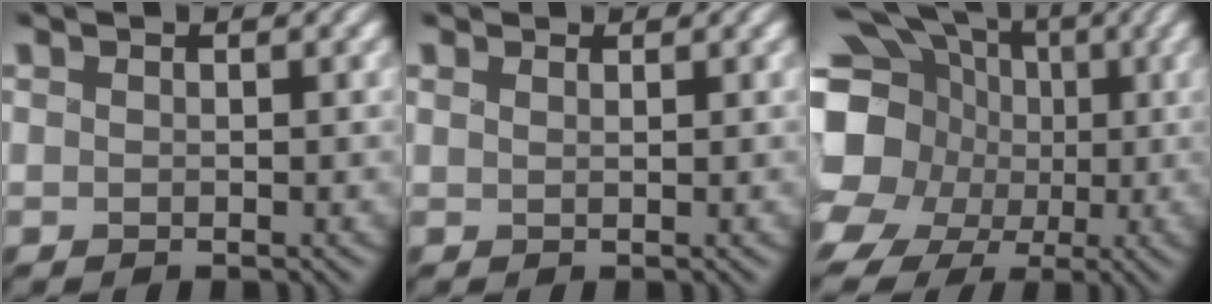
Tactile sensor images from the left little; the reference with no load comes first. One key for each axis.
{"total": 1.0, "fx": 0.9, "fy": 0.3, "fz": 0.2, "tx": -0.009, "ty": 0.001, "tz": 0.016}
{"total": 17.0, "fx": 0.1, "fy": 15.0, "fz": 7.9, "tx": -0.189, "ty": 0.013, "tz": -0.031}